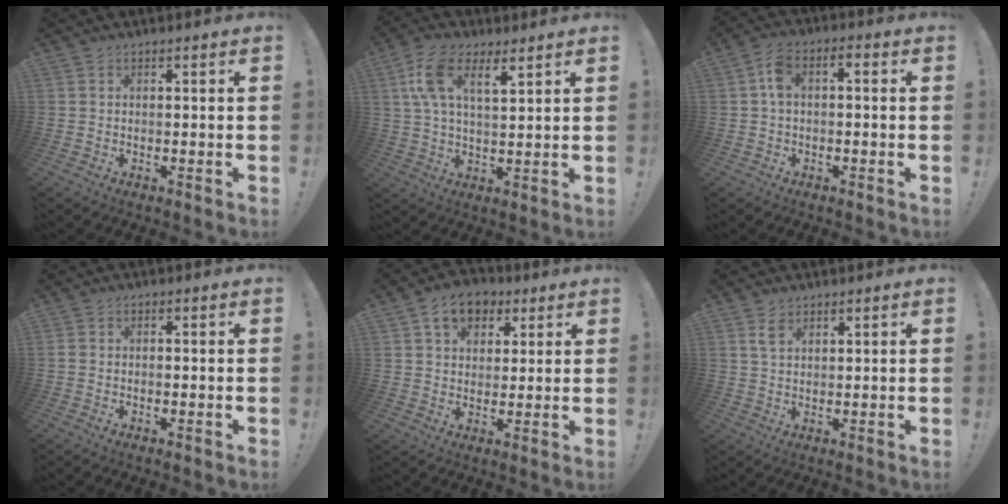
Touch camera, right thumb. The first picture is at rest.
{"total": 10.9, "force": [6.0, 4.6, 7.9], "torque": [-0.137, -0.012, 0.111]}
{"total": 5.7, "force": [-0.6, 3.3, 4.6], "torque": [-0.097, 0.010, -0.011]}
{"total": 0.9, "force": [-0.4, 0.6, 0.6], "torque": [-0.009, 0.004, -0.007]}
{"total": 10.0, "force": [4.8, 7.4, 4.8], "torque": [-0.070, -0.010, 0.091]}
{"total": 3.6, "force": [2.2, 1.9, 2.1], "torque": [-0.029, -0.009, 0.039]}